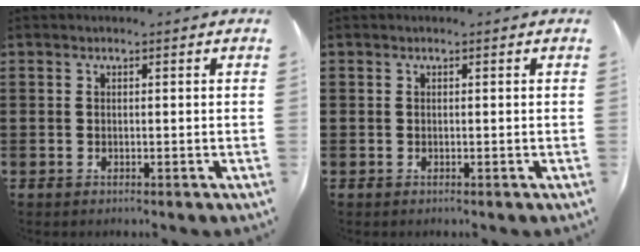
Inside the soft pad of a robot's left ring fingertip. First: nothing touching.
{"total": 0.0}